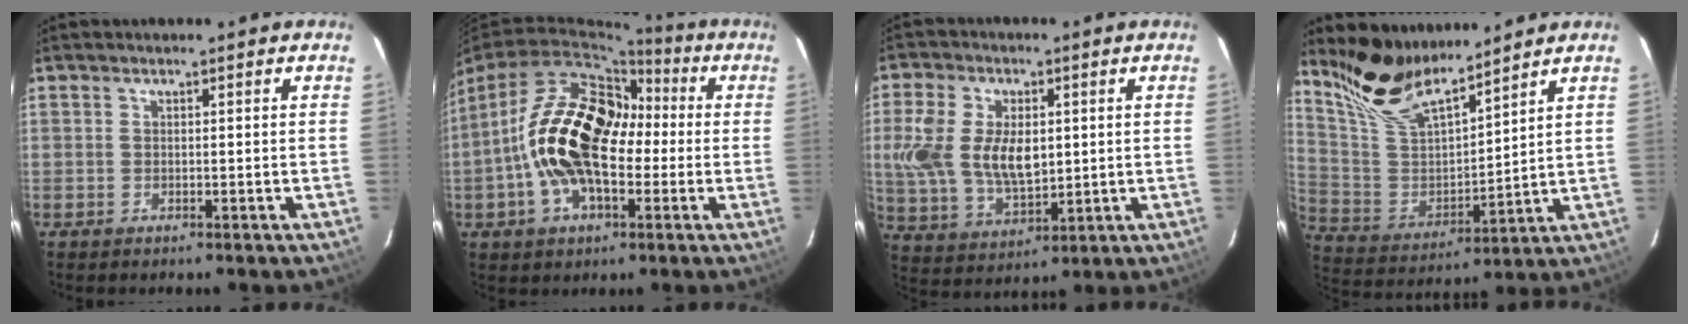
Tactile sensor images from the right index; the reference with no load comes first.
{"total": 19.2, "force": [-1.7, 11.1, 15.5], "torque": [-0.302, 0.018, -0.032]}
{"total": 13.7, "force": [1.3, 8.1, 10.9], "torque": [-0.234, 0.003, 0.035]}
{"total": 14.3, "force": [11.9, 3.9, 6.8], "torque": [-0.150, -0.001, 0.242]}